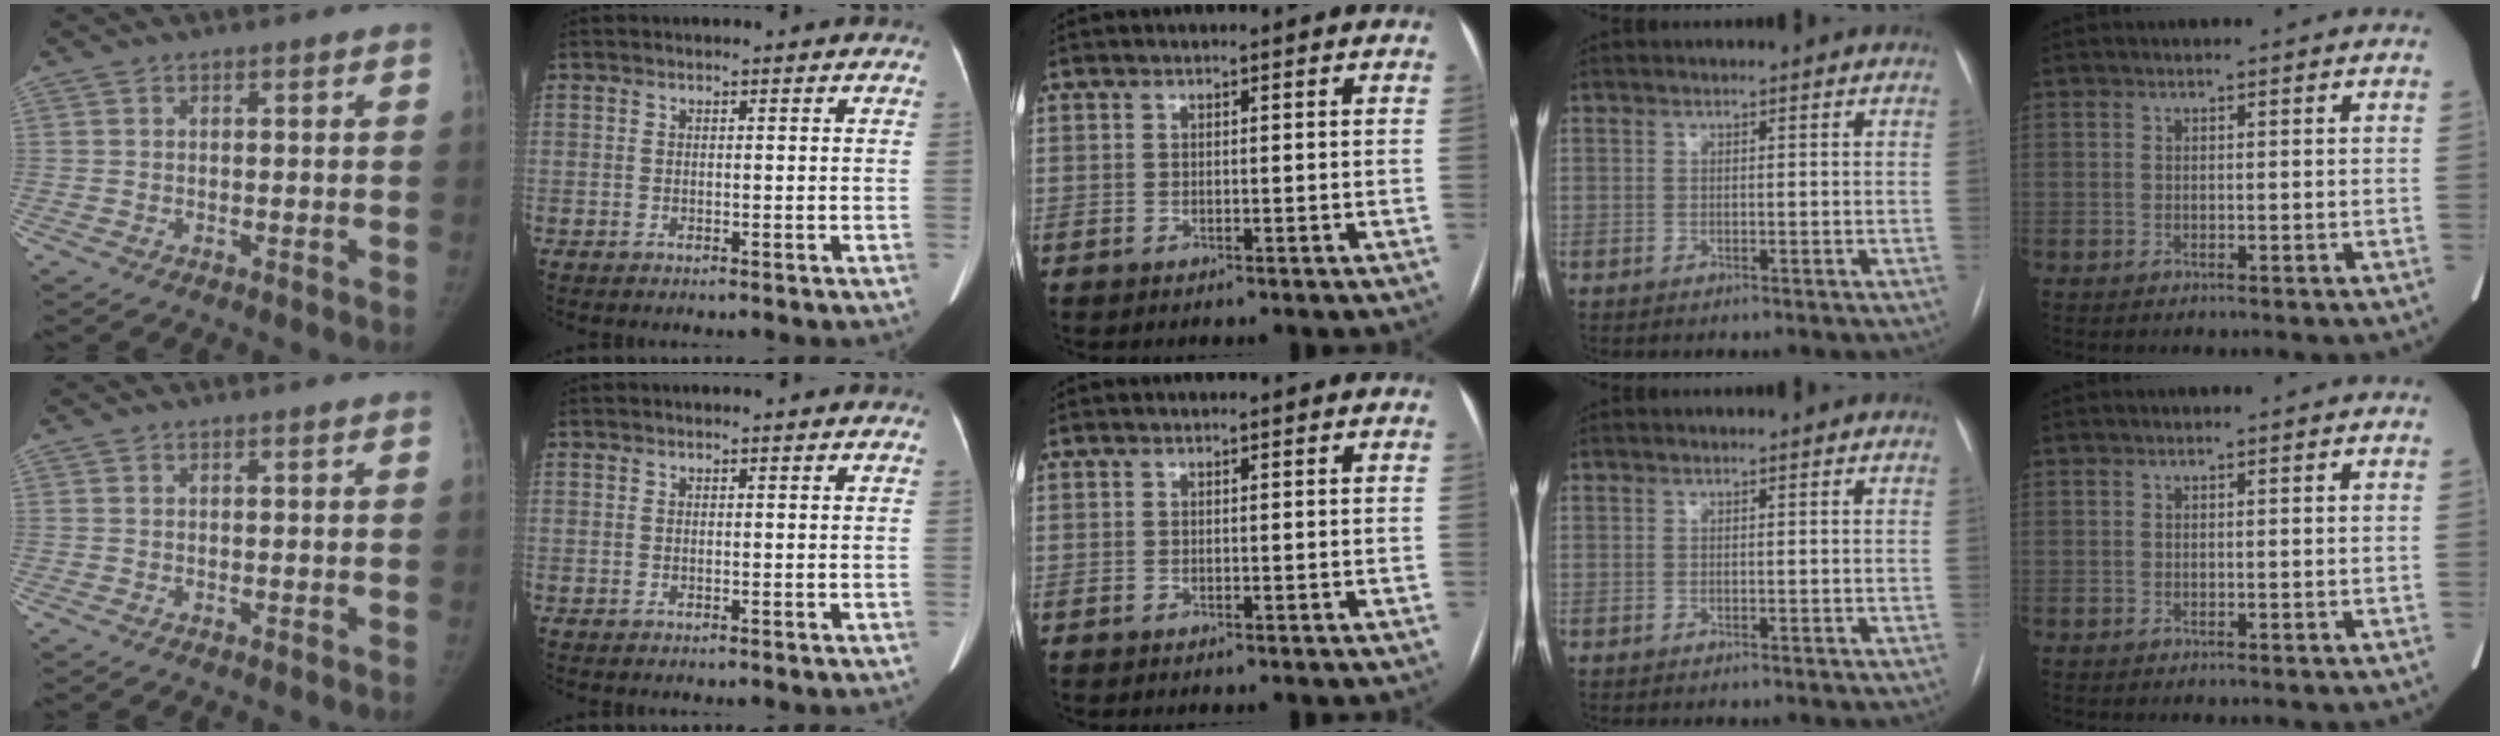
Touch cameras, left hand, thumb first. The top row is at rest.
{}